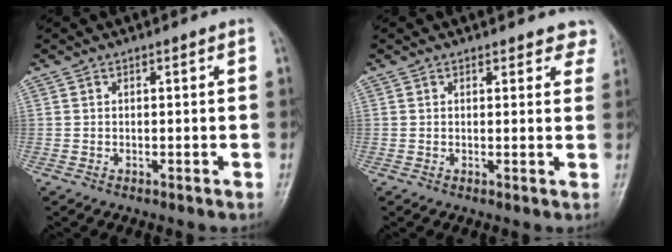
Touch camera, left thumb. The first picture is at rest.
{"total": 5.2, "force": [4.7, 2.1, 0.8], "torque": [0.034, -0.019, 0.032]}